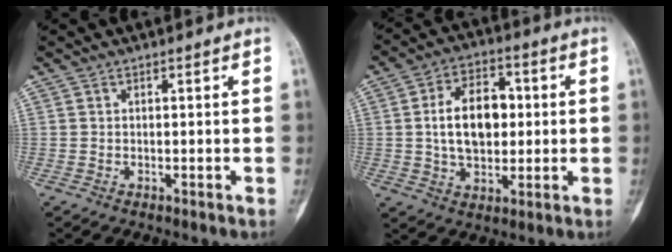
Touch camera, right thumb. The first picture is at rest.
{"total": 12.6, "force": [0.9, 8.1, 9.6], "torque": [-0.138, 0.012, 0.015]}